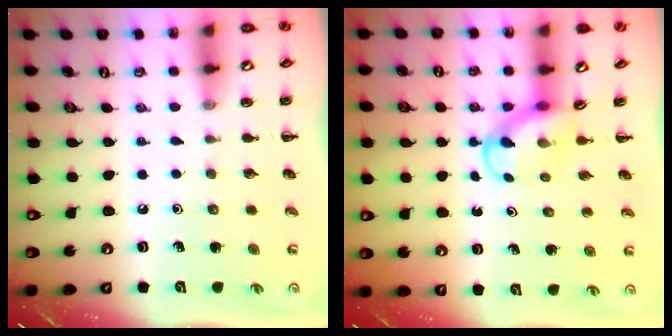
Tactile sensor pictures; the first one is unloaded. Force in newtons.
{"total": 4.1, "press": 3.9, "slide": 1.2}